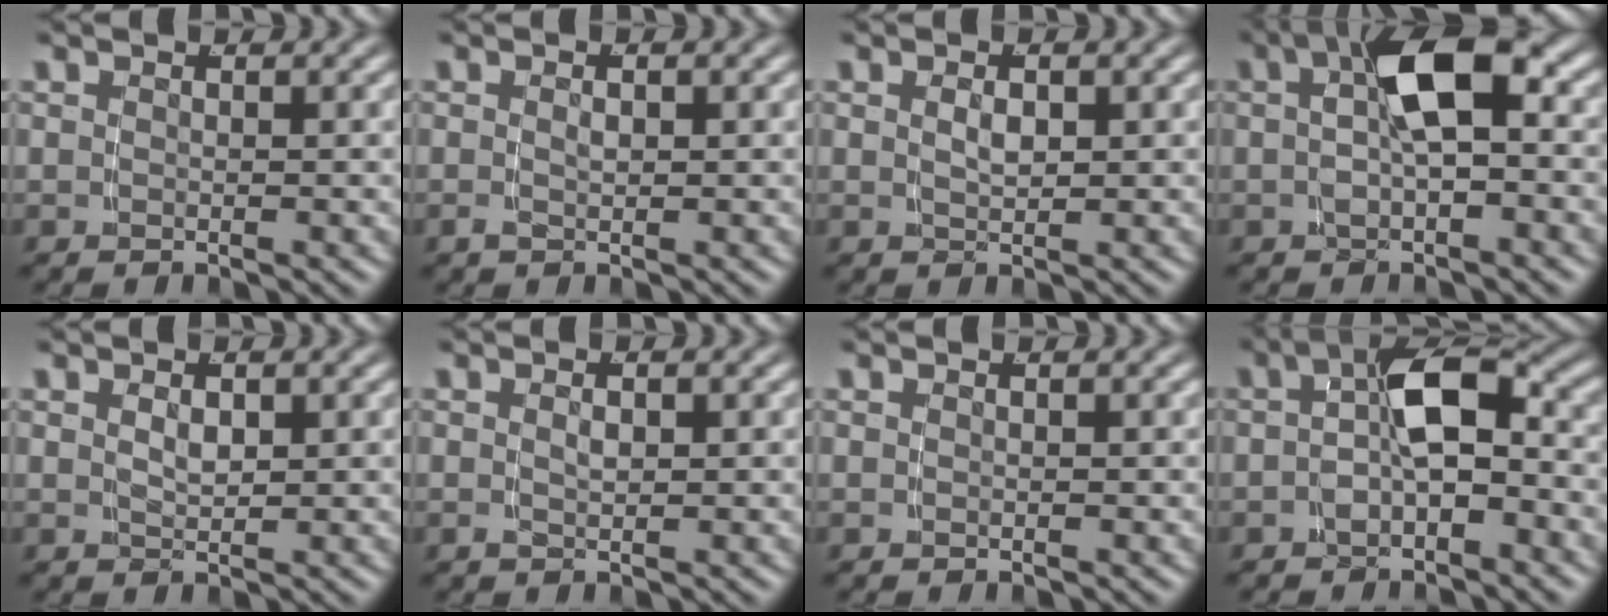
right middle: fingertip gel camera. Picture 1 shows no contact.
{"total": 0.9, "force": [-0.5, 0.1, 0.7], "torque": [-0.022, -0.005, -0.003]}
{"total": 1.3, "force": [0.2, 0.0, 1.3], "torque": [-0.019, -0.004, 0.010]}
{"total": 7.2, "force": [0.4, 2.9, 6.6], "torque": [-0.105, 0.015, 0.006]}
{"total": 1.3, "force": [0.4, 0.1, 1.2], "torque": [-0.014, -0.004, 0.015]}
{"total": 0.8, "force": [-0.2, 0.0, 0.8], "torque": [-0.020, -0.003, 0.001]}
{"total": 0.0}
{"total": 5.5, "force": [-1.2, 2.4, 4.7], "torque": [-0.076, -0.001, -0.017]}